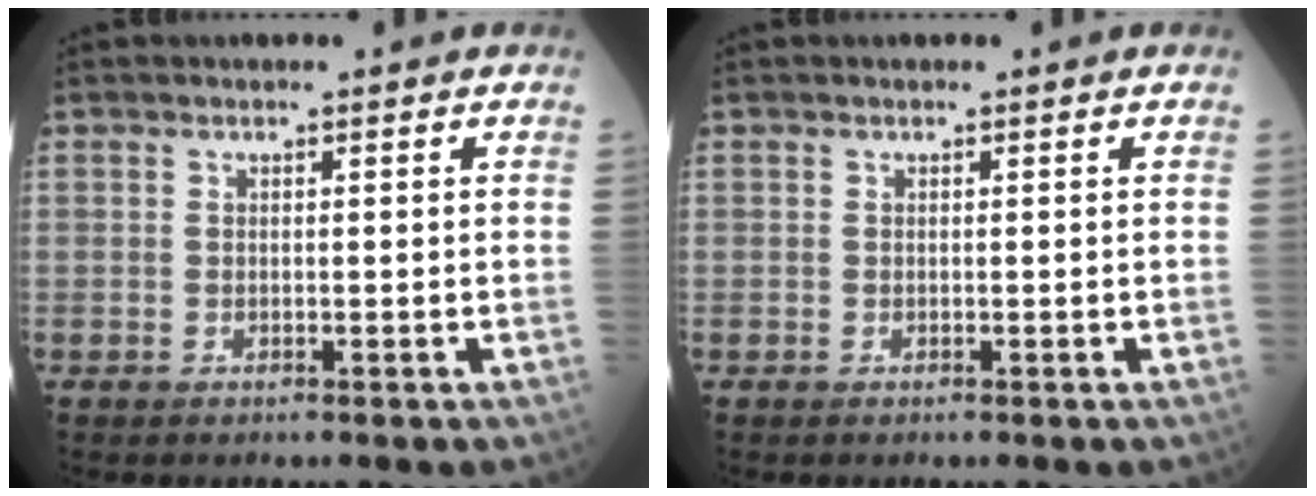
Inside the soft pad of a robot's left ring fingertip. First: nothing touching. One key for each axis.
{"total": 0.0}